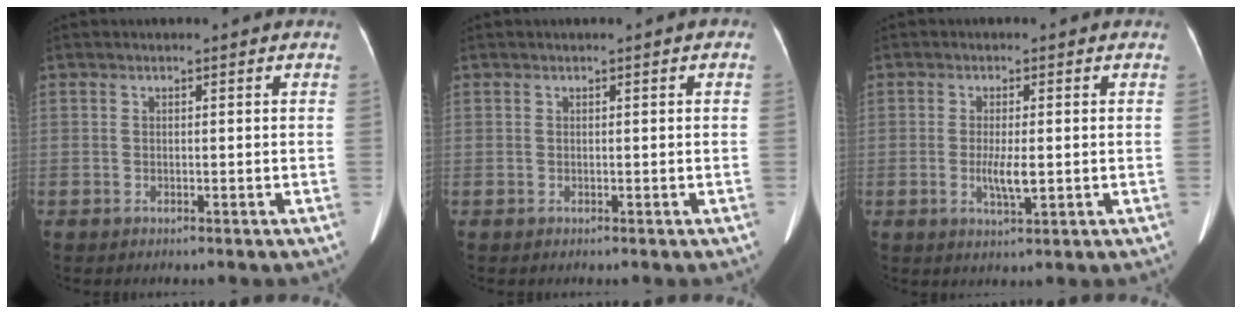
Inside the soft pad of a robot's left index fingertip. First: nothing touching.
{"total": 0.7, "force": [0.2, 0.2, 0.6], "torque": [-0.007, 0.003, 0.001]}
{"total": 3.6, "force": [-0.5, 0.7, 3.5], "torque": [-0.070, -0.006, -0.006]}